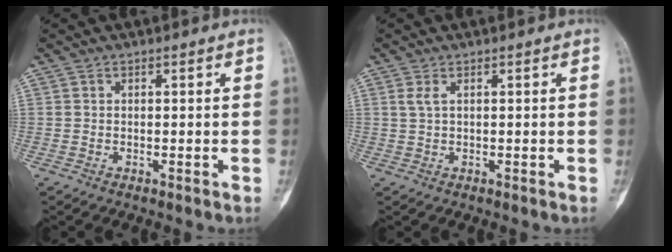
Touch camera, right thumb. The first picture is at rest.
{"total": 1.4, "force": [0.5, 0.6, 1.2], "torque": [-0.027, 0.006, 0.015]}